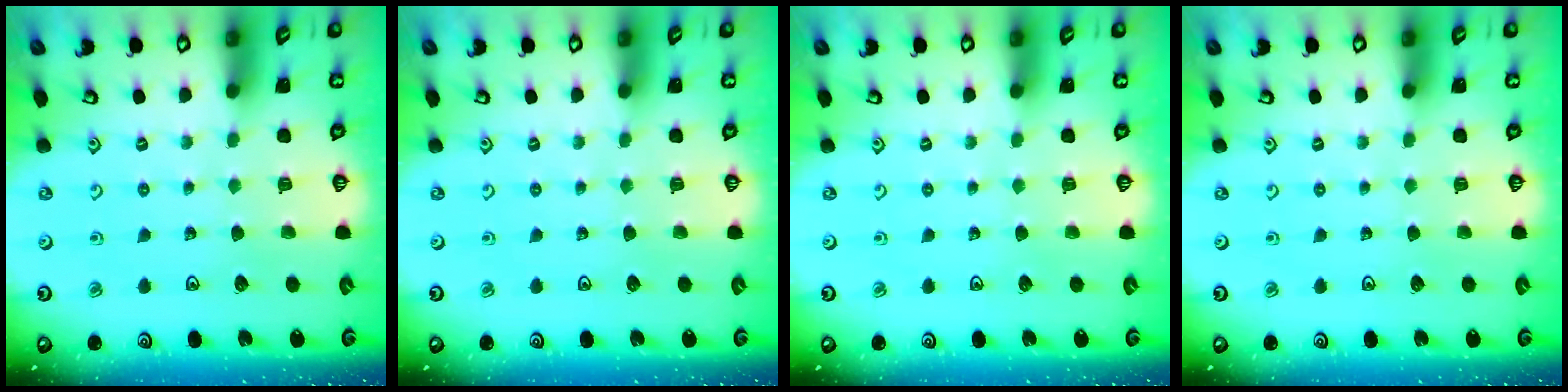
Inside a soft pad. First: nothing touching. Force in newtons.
{"total": 0.0}
{"total": 0.0}
{"total": 0.0}